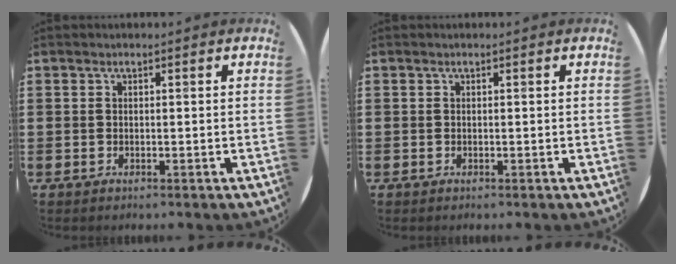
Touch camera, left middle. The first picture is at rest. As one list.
[{"total": 0.0}]